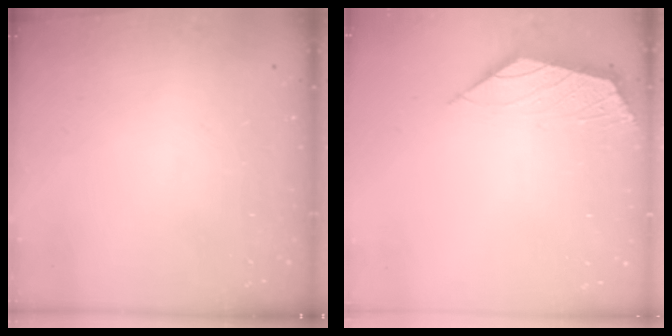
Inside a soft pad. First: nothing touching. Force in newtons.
{"total": 1.4, "press": 1.3, "slide": 0.5}